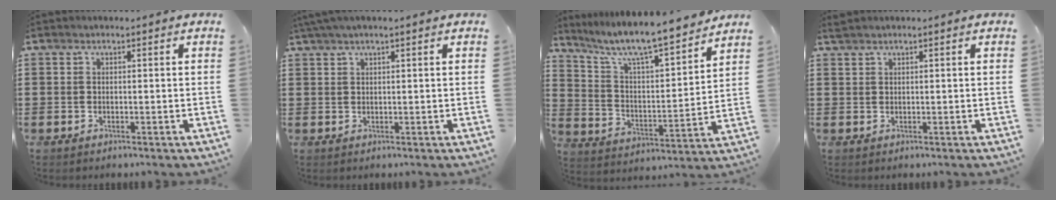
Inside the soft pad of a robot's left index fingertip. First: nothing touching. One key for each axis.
{"total": 1.8, "fx": 1.2, "fy": -0.1, "fz": 1.3, "tx": -0.026, "ty": -0.001, "tz": 0.023}
{"total": 7.8, "fx": 6.8, "fy": 0.5, "fz": 3.7, "tx": -0.103, "ty": -0.051, "tz": 0.110}
{"total": 1.0, "fx": 0.9, "fy": 0.1, "fz": 0.3, "tx": -0.009, "ty": -0.001, "tz": 0.018}